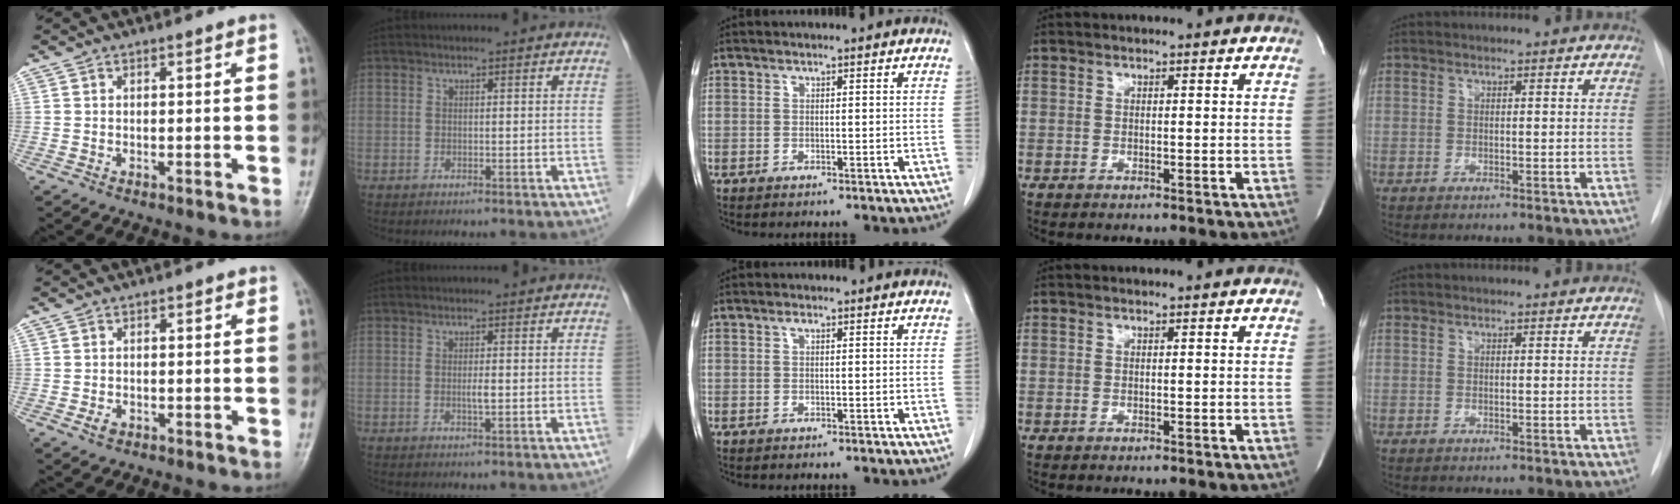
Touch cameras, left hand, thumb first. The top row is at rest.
{"thumb": {"total": 1.6, "force": [-0.8, 1.2, 0.8], "torque": [-0.011, 0.002, -0.016]}, "index": {"total": 1.1, "force": [-0.1, 0.1, 1.1], "torque": [-0.023, -0.002, -0.001]}, "middle": {"total": 0.5, "force": [0.2, 0.2, 0.4], "torque": [-0.008, 0.002, 0.001]}}